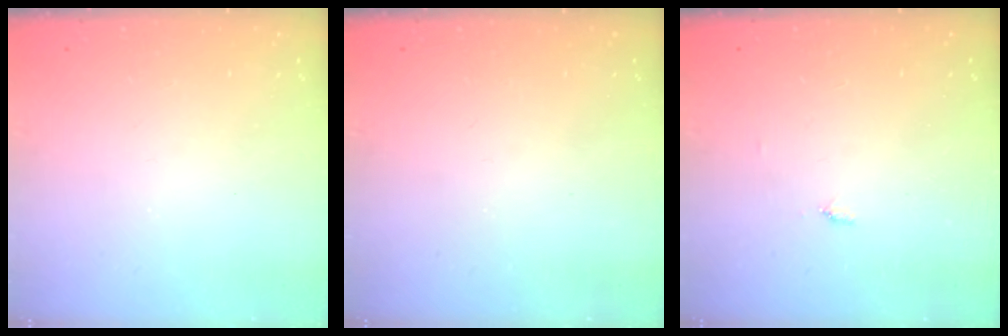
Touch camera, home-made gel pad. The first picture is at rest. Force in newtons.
{"total": 0.0}
{"total": 4.5, "press": 4.5, "slide": 0.6}